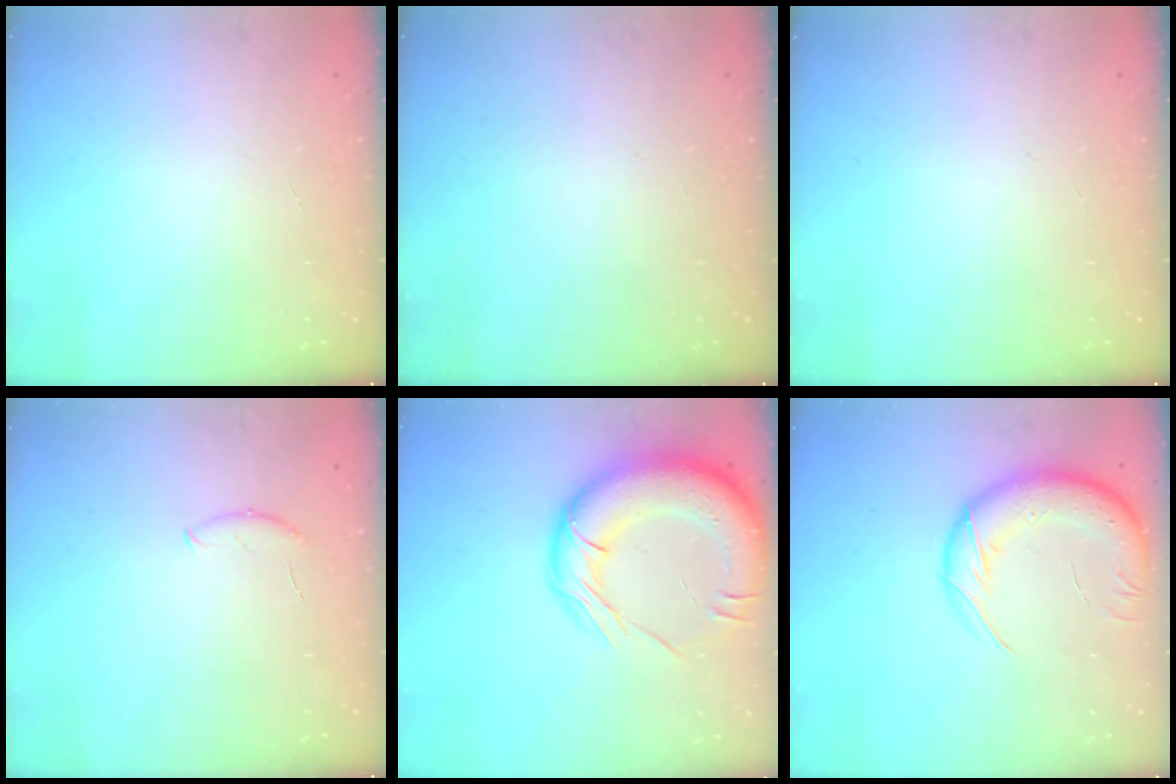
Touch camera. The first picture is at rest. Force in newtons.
{"total": 0.0}
{"total": 0.0}
{"total": 5.9, "press": 5.9, "slide": 0.9}
{"total": 22.4, "press": 21.9, "slide": 5.0}
{"total": 16.9, "press": 16.4, "slide": 3.8}